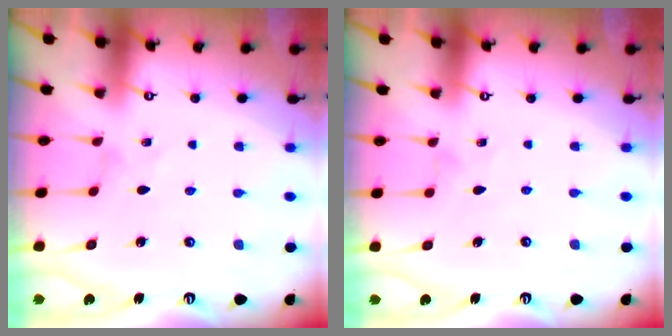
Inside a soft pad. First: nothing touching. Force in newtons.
{"total": 0.0}